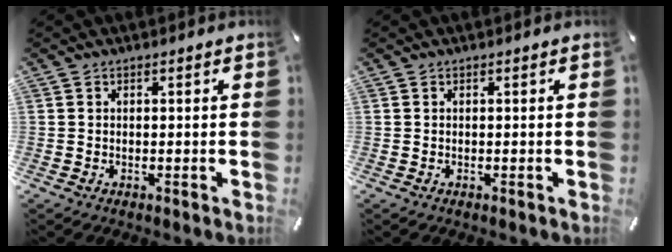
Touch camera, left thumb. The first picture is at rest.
{"total": 0.0}